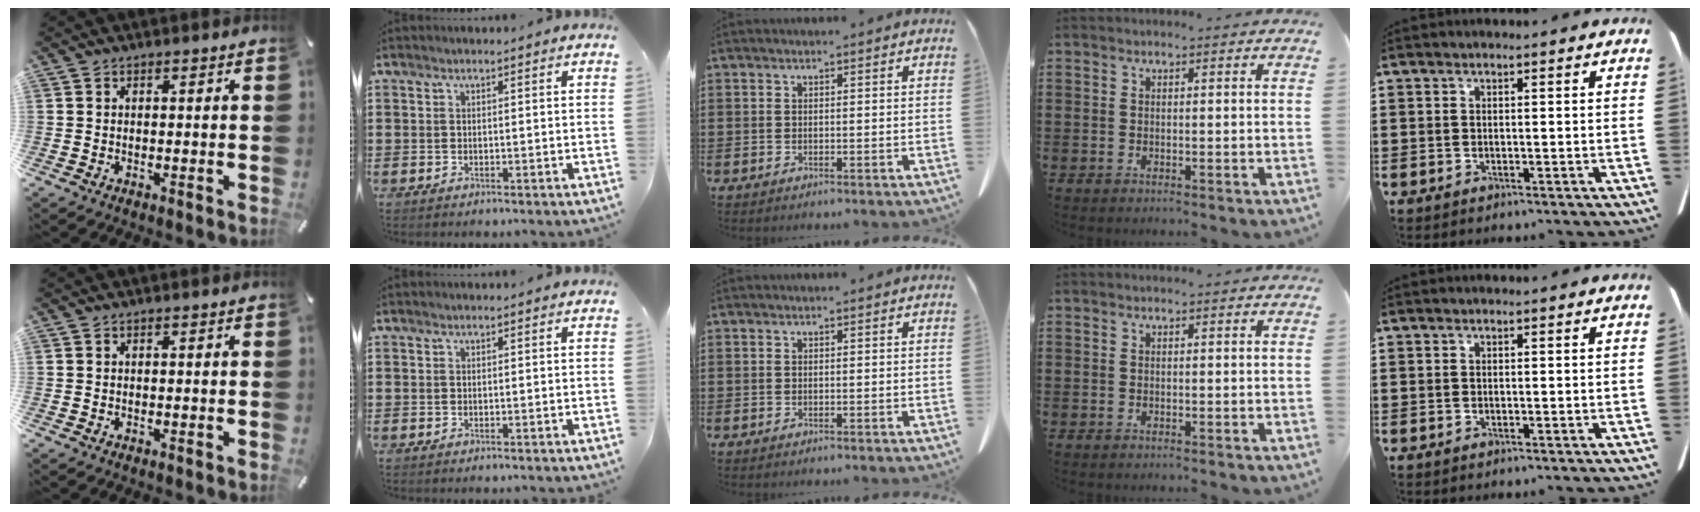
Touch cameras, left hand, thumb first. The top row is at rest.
{}